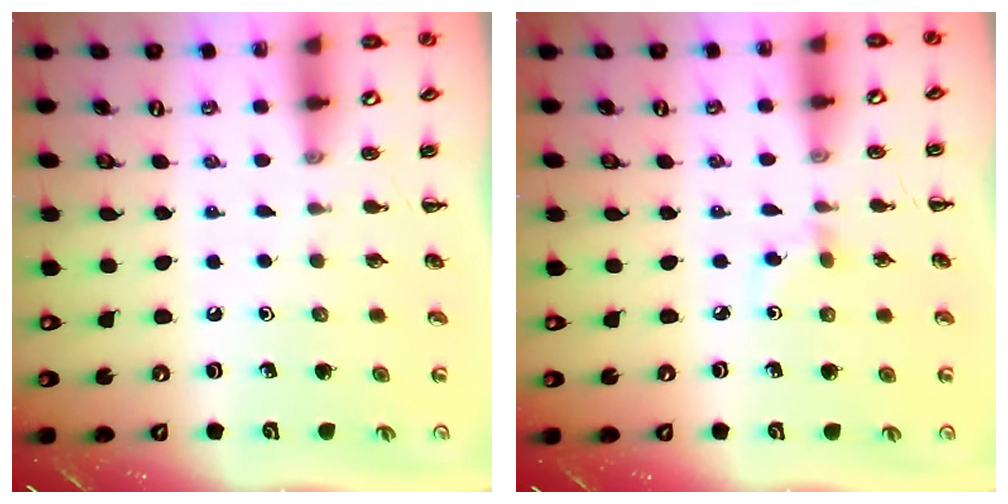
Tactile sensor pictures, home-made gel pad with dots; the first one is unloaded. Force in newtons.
{"total": 2.7, "press": 2.4, "slide": 1.2}